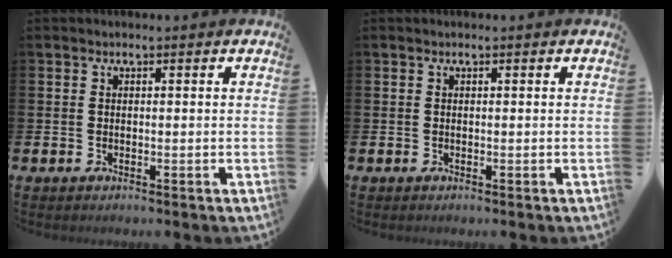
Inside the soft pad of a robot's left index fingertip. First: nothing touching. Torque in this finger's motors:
{"motor_torque": [-0.01, 0.01, 0.00, 0.00]}